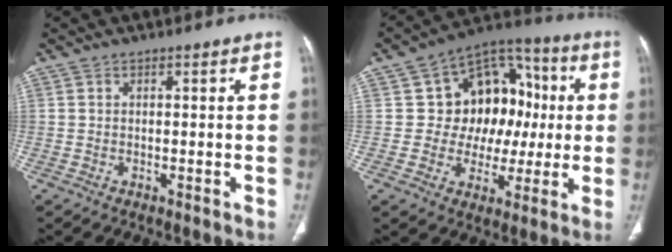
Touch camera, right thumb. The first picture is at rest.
{"total": 16.1, "force": [1.7, 12.9, 9.4], "torque": [-0.062, 0.032, 0.029]}